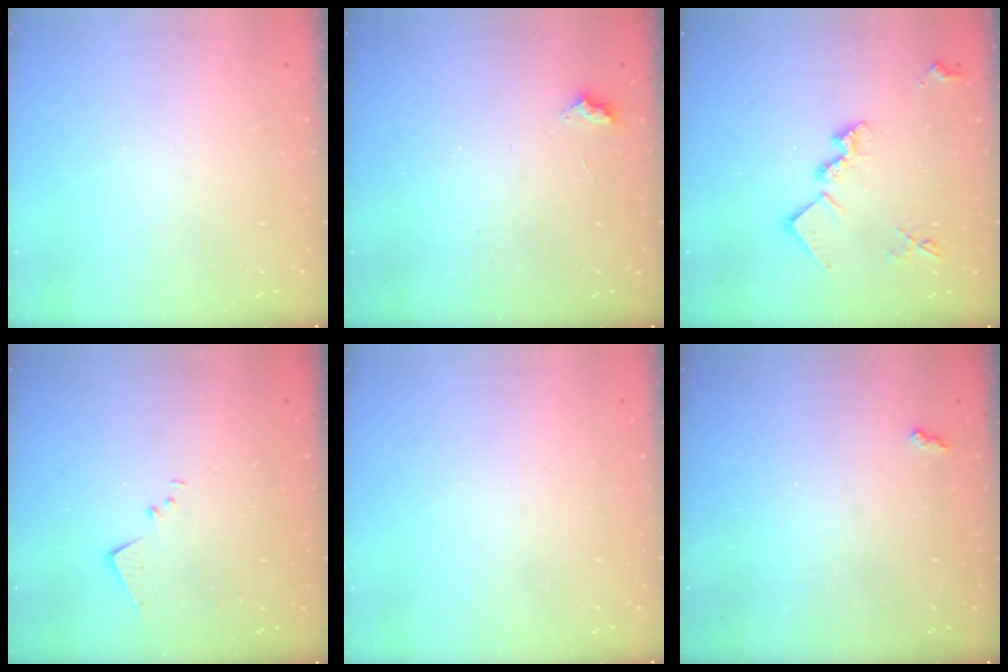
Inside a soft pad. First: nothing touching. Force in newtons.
{"total": 2.4, "press": 2.4, "slide": 0.4}
{"total": 14.9, "press": 14.9, "slide": 0.6}
{"total": 7.5, "press": 7.4, "slide": 0.6}
{"total": 0.0}
{"total": 2.4, "press": 2.4, "slide": 0.4}